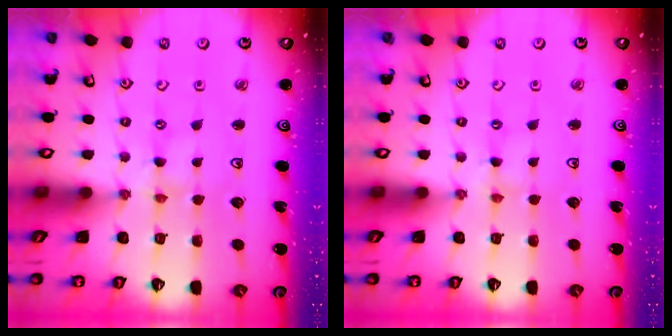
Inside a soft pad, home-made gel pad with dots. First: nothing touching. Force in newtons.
{"total": 0.0}